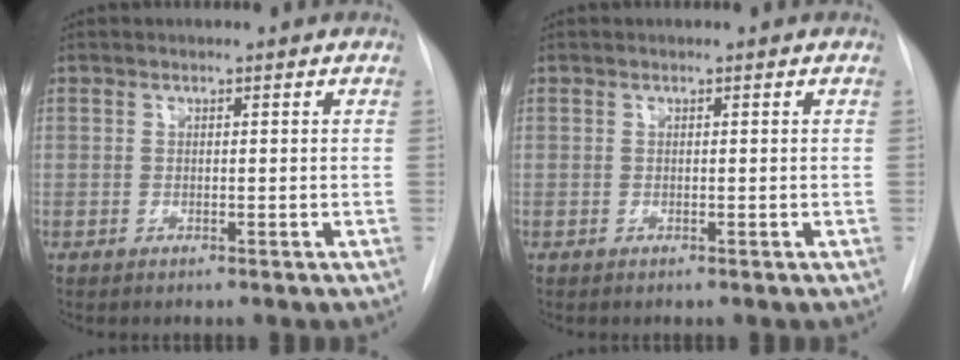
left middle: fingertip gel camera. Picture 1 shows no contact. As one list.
[{"total": 0.0}]